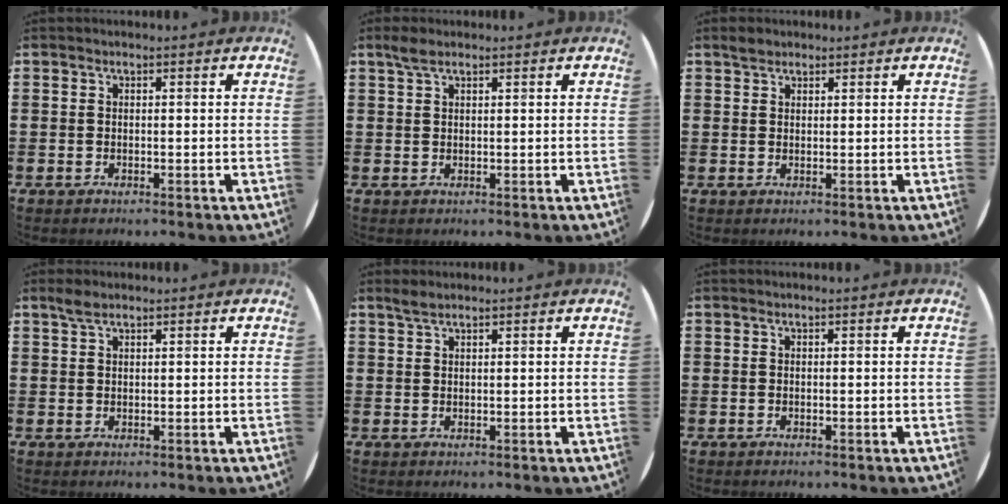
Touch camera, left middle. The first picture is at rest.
{"total": 1.9, "force": [1.4, 0.7, 1.1], "torque": [-0.024, 0.005, 0.025]}
{"total": 1.3, "force": [1.1, 0.5, 0.1], "torque": [0.004, 0.000, 0.021]}
{"total": 1.7, "force": [1.3, 0.5, 0.9], "torque": [-0.019, 0.005, 0.023]}
{"total": 1.5, "force": [1.3, 0.3, 0.6], "torque": [-0.014, 0.002, 0.025]}
{"total": 0.0}